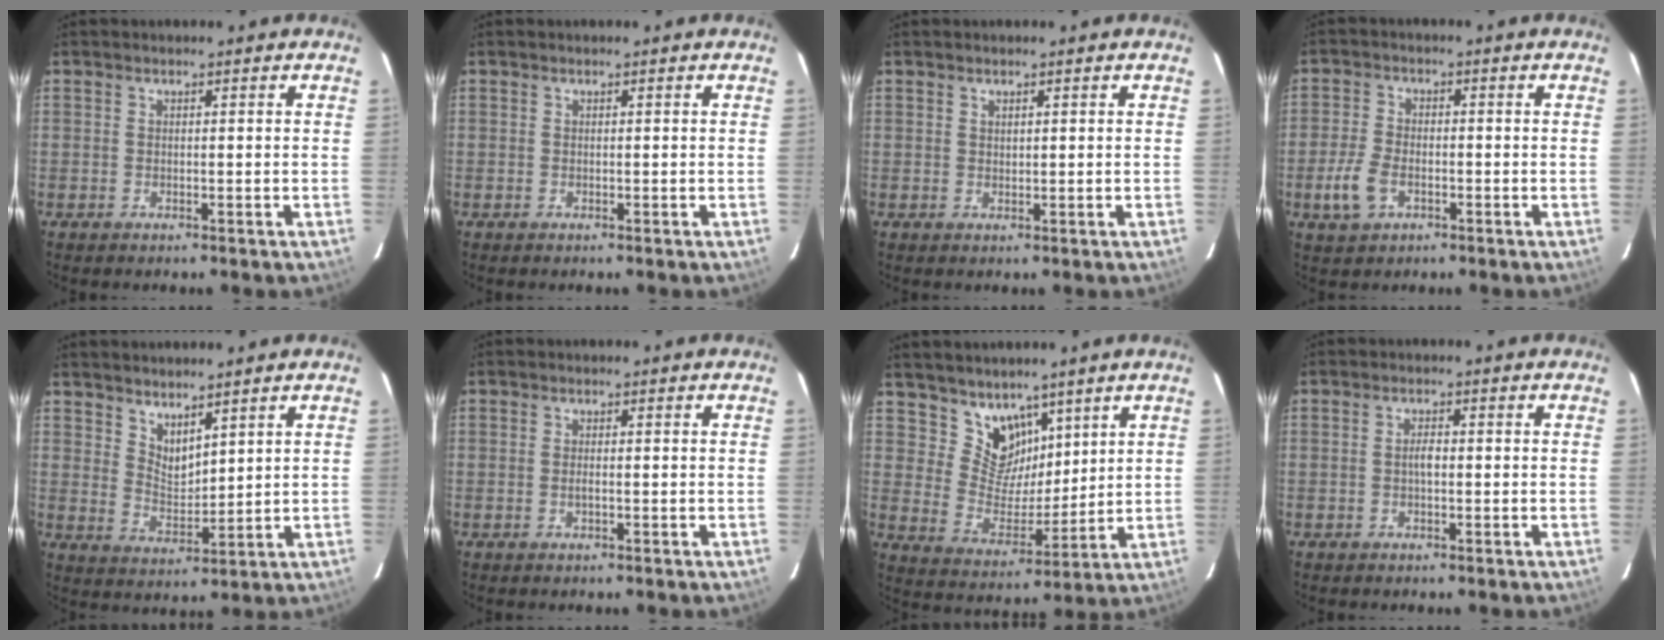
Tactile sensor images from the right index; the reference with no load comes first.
{"total": 0.0}
{"total": 0.7, "force": [0.6, 0.3, 0.2], "torque": [-0.004, 0.001, 0.011]}
{"total": 6.1, "force": [-2.5, 3.6, 4.3], "torque": [-0.103, 0.000, -0.046]}
{"total": 5.1, "force": [4.2, 1.8, 2.3], "torque": [-0.035, -0.008, 0.081]}
{"total": 0.9, "force": [-0.2, 0.0, 0.9], "torque": [-0.018, 0.000, -0.003]}
{"total": 9.2, "force": [6.6, 6.0, 2.4], "torque": [-0.037, -0.002, 0.133]}
{"total": 1.7, "force": [-0.3, 0.7, 1.6], "torque": [-0.030, 0.005, -0.007]}